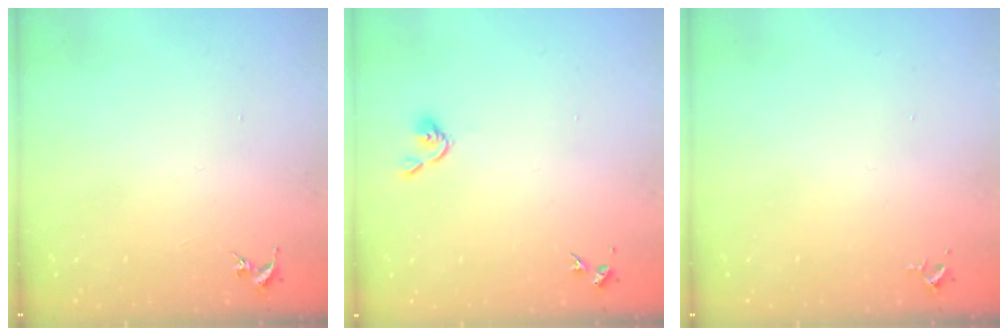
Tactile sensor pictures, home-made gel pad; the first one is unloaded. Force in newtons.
{"total": 3.7, "press": 3.6, "slide": 0.7}
{"total": 2.6, "press": 2.6, "slide": 0.4}